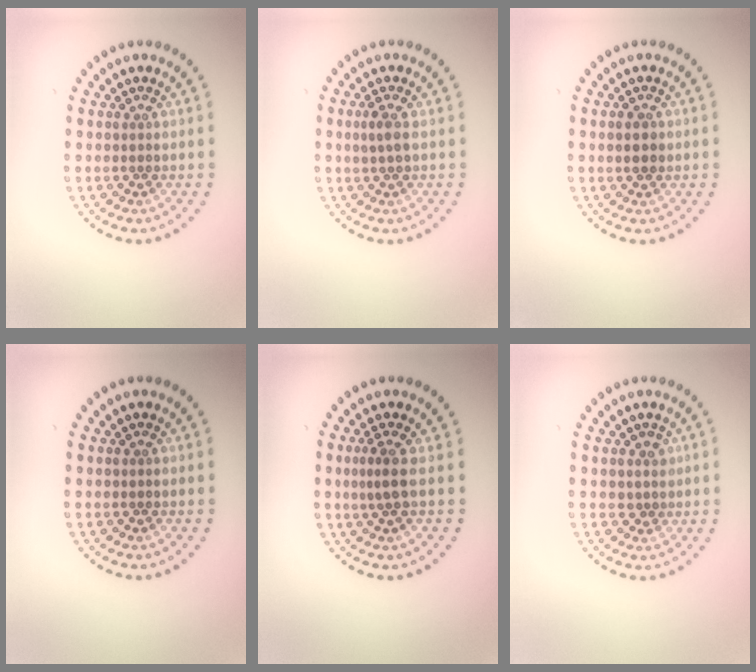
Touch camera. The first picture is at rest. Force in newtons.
{"total": 1.5, "press": 1.4, "slide": 0.3}
{"total": 2.0, "press": 2.0, "slide": 0.2}
{"total": 0.0}
{"total": 1.8, "press": 1.4, "slide": 1.2}
{"total": 1.4, "press": 1.2, "slide": 0.8}